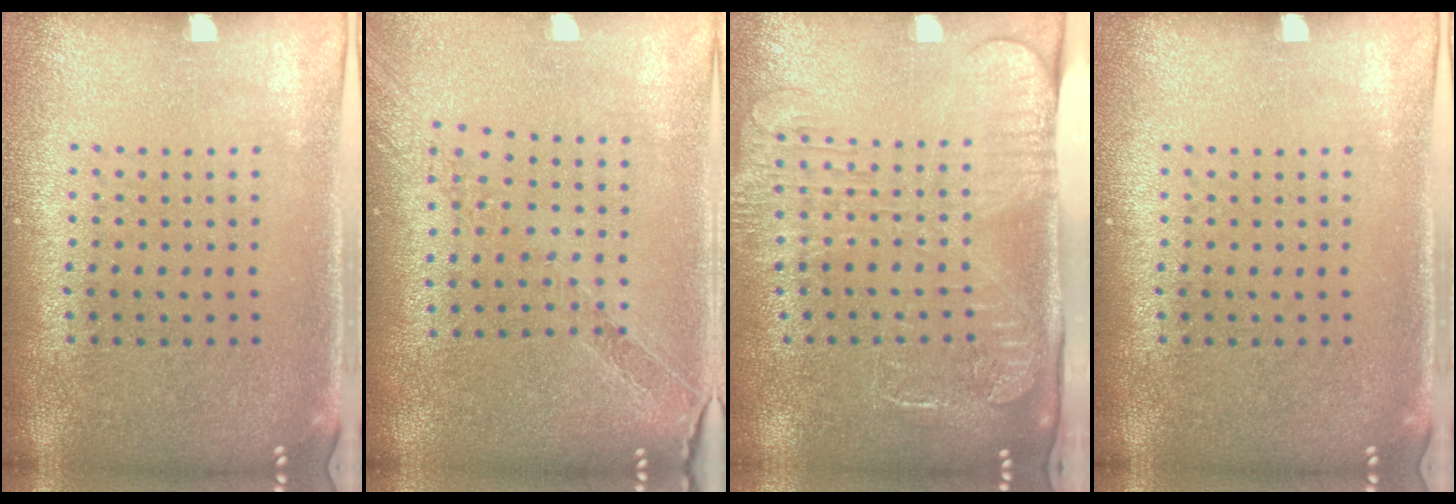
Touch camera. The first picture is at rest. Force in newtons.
{"total": 0.6, "press": 0.6, "slide": 0.1}
{"total": 2.6, "press": 2.0, "slide": 1.7}
{"total": 0.0}